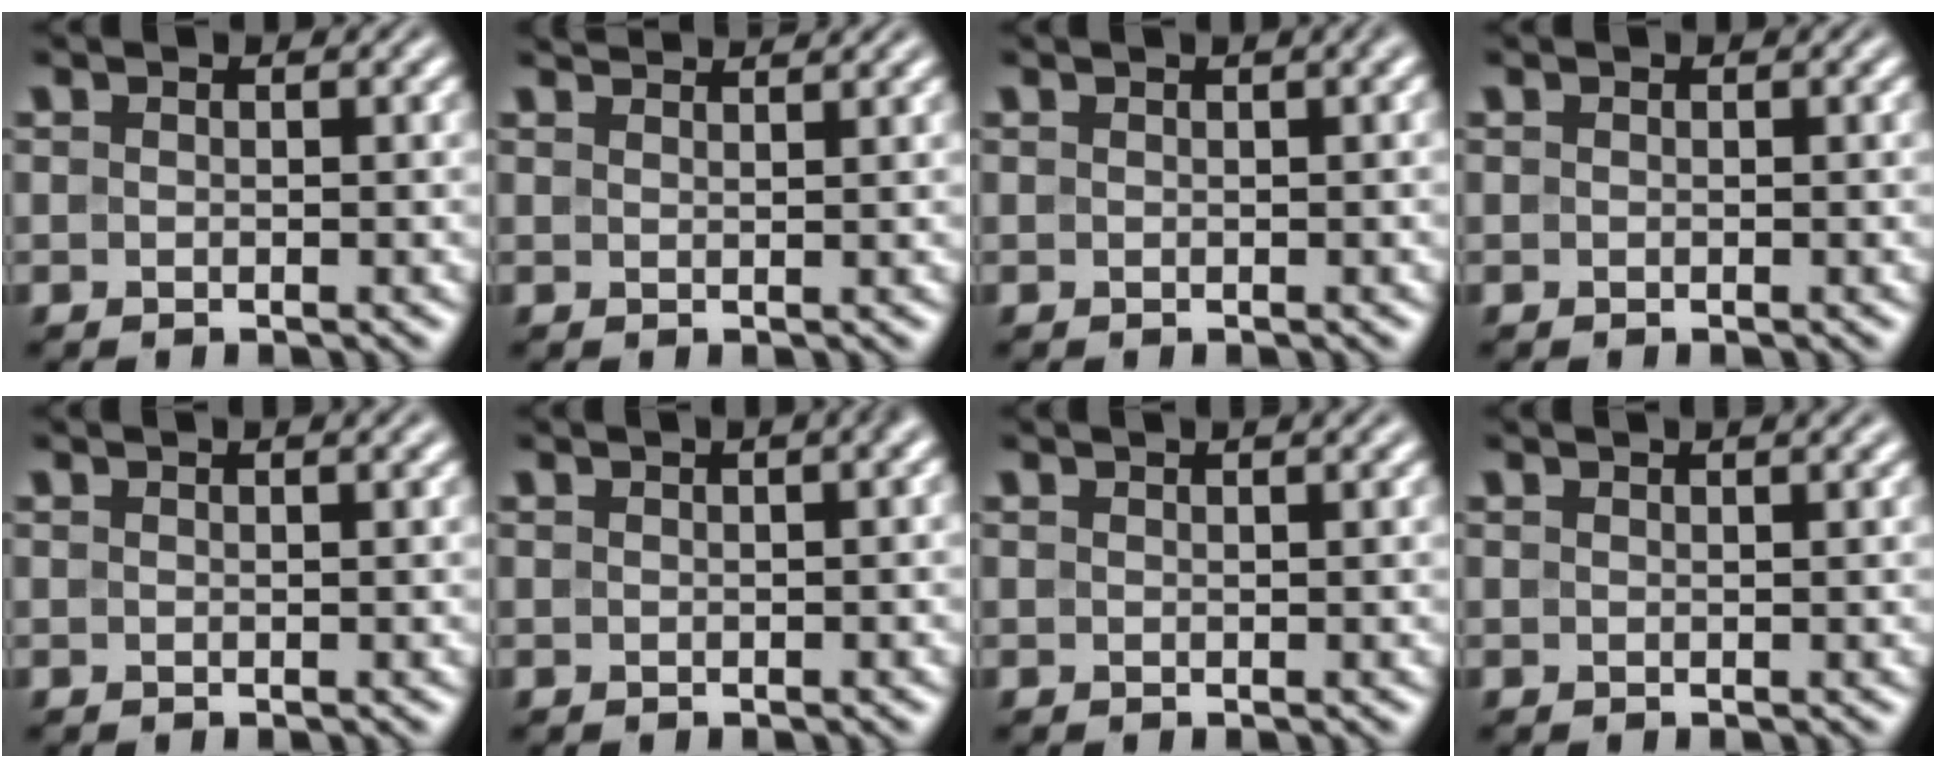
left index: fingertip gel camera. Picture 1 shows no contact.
{"total": 3.1, "force": [2.7, 0.7, 1.3], "torque": [-0.002, 0.005, 0.017]}
{"total": 1.9, "force": [0.8, 0.7, 1.6], "torque": [-0.013, 0.004, 0.004]}
{"total": 0.0}
{"total": 1.5, "force": [1.0, 0.5, 1.0], "torque": [-0.010, -0.003, 0.004]}
{"total": 3.6, "force": [1.4, 1.8, 2.8], "torque": [-0.006, 0.028, -0.007]}
{"total": 2.3, "force": [1.5, 0.9, 1.4], "torque": [-0.003, 0.006, -0.004]}
{"total": 2.7, "force": [1.7, 1.1, 1.7], "torque": [-0.001, 0.009, -0.006]}